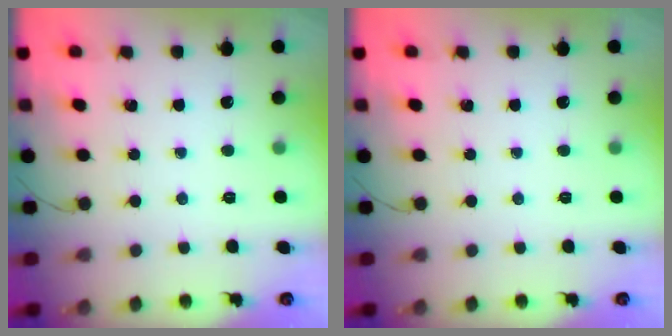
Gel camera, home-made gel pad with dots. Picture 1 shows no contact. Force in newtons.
{"total": 0.0}